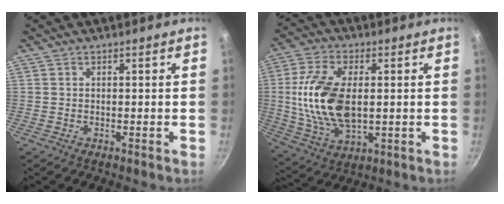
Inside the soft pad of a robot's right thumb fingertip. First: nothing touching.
{"total": 16.4, "force": [0.8, 9.1, 13.6], "torque": [-0.260, 0.002, 0.018]}